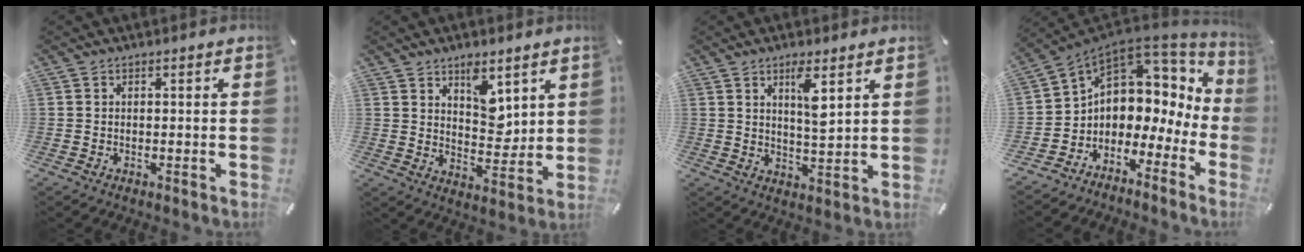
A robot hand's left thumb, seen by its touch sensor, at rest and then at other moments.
{"total": 7.9, "force": [4.5, 5.0, 4.1], "torque": [-0.042, -0.030, 0.076]}
{"total": 6.3, "force": [3.5, 1.4, 5.1], "torque": [-0.087, -0.017, 0.055]}
{"total": 7.0, "force": [2.4, 6.2, 2.1], "torque": [-0.052, -0.049, 0.043]}